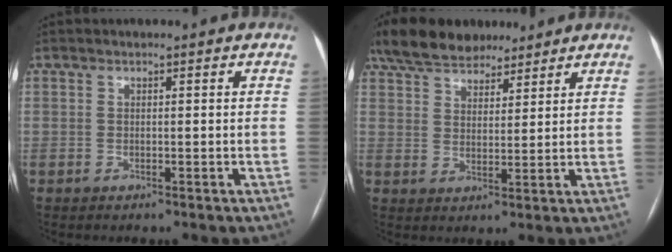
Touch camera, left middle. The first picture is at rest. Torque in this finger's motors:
{"motor_torque": [0.65, -0.79, 0.17, 0.01]}